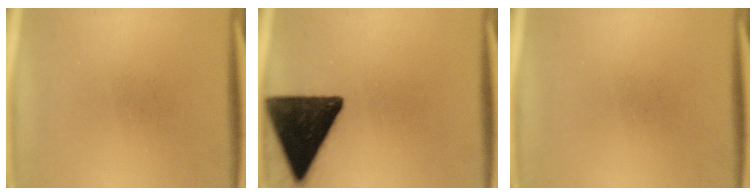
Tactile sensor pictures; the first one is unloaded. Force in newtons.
{"total": 16.2}
{"total": 0.0}